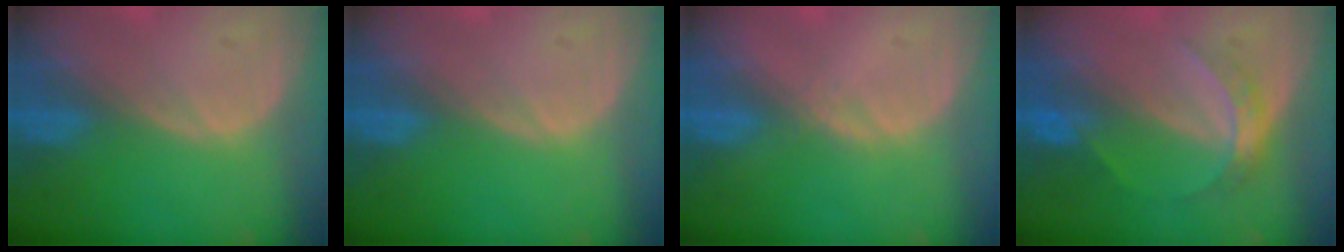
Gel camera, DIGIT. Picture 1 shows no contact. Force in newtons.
{"total": 0.0}
{"total": 0.8, "press": 0.6, "slide": 0.5}
{"total": 4.8, "press": 4.3, "slide": 2.1}